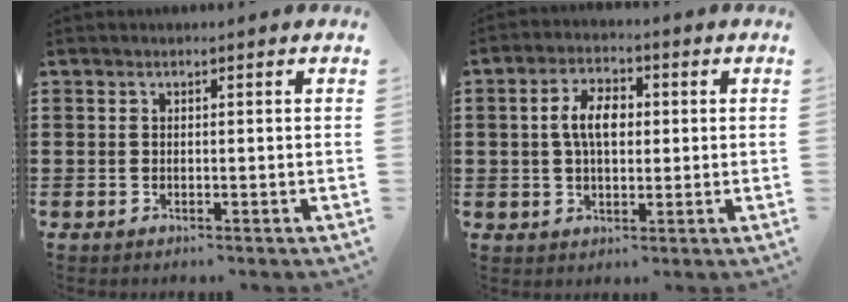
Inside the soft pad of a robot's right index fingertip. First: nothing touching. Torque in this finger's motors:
{"motor_torque": [0.46, 0.20, 0.22, 0.16]}